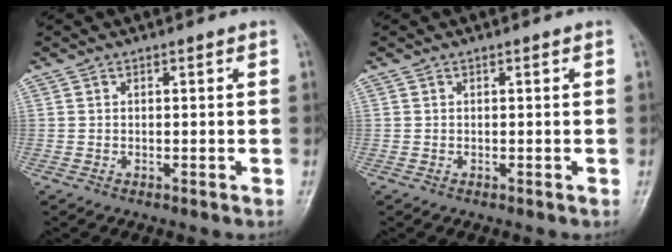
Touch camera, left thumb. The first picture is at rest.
{"total": 0.0}